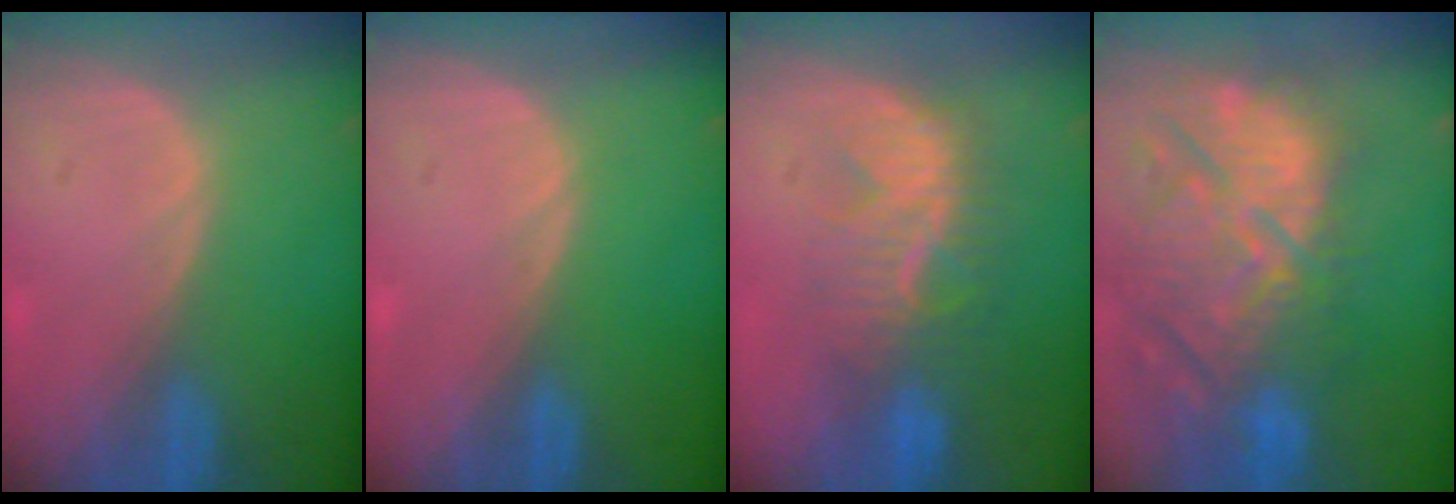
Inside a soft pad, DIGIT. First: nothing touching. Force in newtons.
{"total": 0.0}
{"total": 8.4, "press": 7.9, "slide": 2.6}
{"total": 14.0, "press": 12.5, "slide": 6.4}